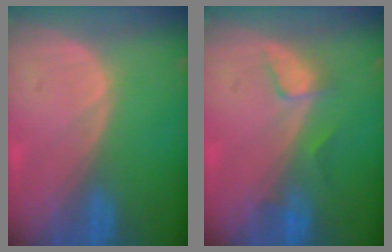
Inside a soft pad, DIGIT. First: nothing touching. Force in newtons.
{"total": 2.8, "press": 2.7, "slide": 0.4}